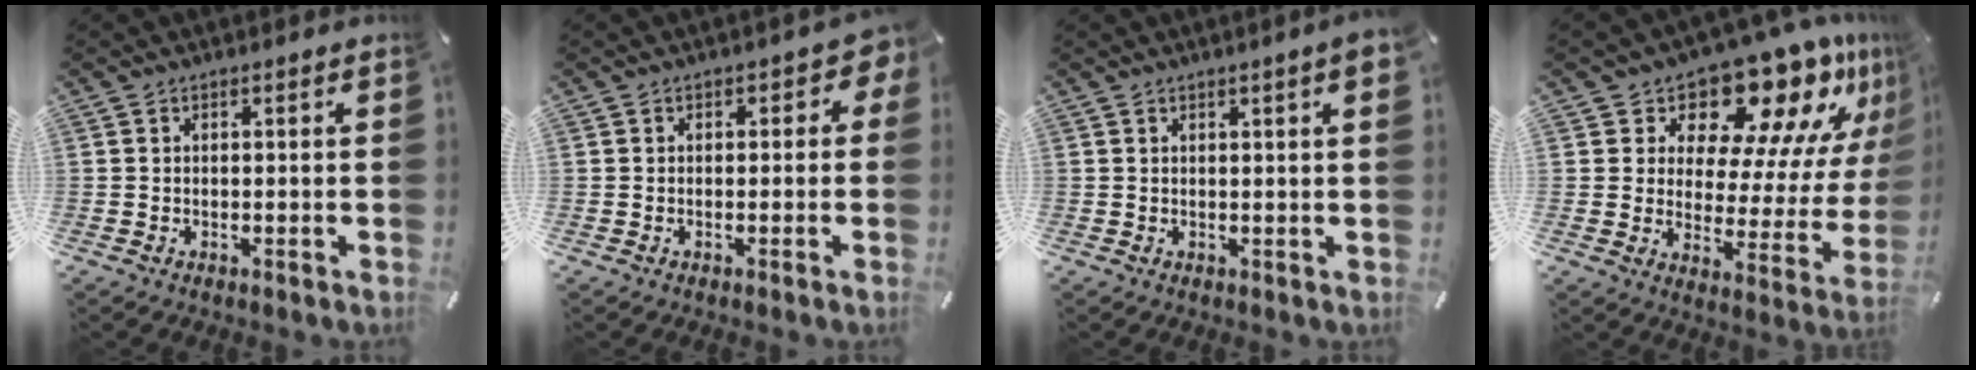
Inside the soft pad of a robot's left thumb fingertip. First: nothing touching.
{"total": 2.5, "force": [0.0, 1.7, 1.8], "torque": [-0.018, 0.003, -0.005]}
{"total": 3.0, "force": [1.2, 0.3, 2.8], "torque": [-0.045, -0.003, 0.018]}
{"total": 15.8, "force": [13.2, 6.3, 5.9], "torque": [-0.077, -0.130, 0.218]}